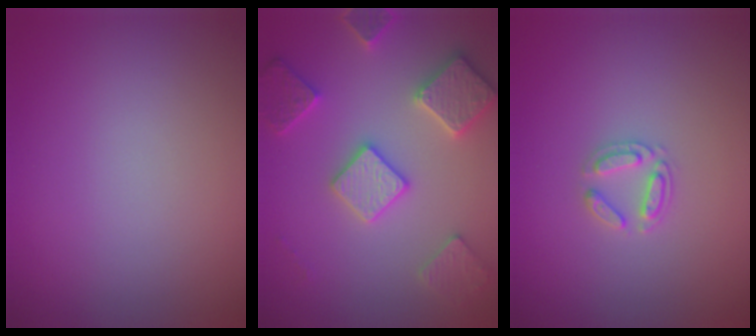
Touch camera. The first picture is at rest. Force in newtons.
{"total": 5.6, "press": 5.5, "slide": 1.1}
{"total": 1.9, "press": 1.9, "slide": 0.3}